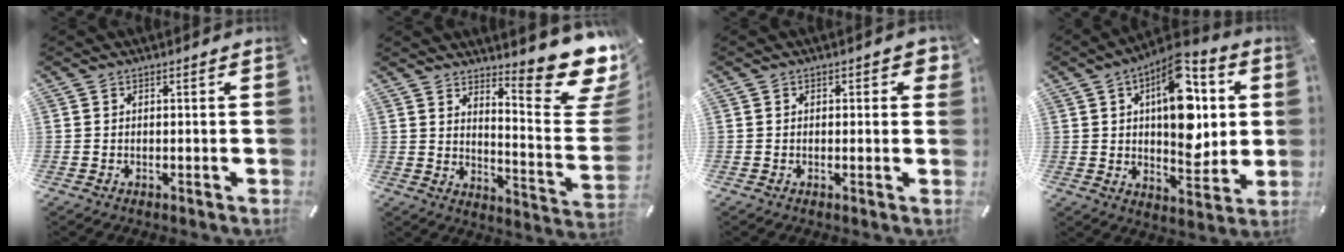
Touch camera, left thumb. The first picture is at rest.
{"total": 16.8, "force": [12.2, 4.0, 10.8], "torque": [-0.133, -0.117, 0.198]}
{"total": 1.8, "force": [0.2, 1.1, 1.4], "torque": [-0.012, 0.000, -0.001]}
{"total": 17.3, "force": [4.9, 9.6, 13.5], "torque": [-0.186, -0.022, 0.083]}